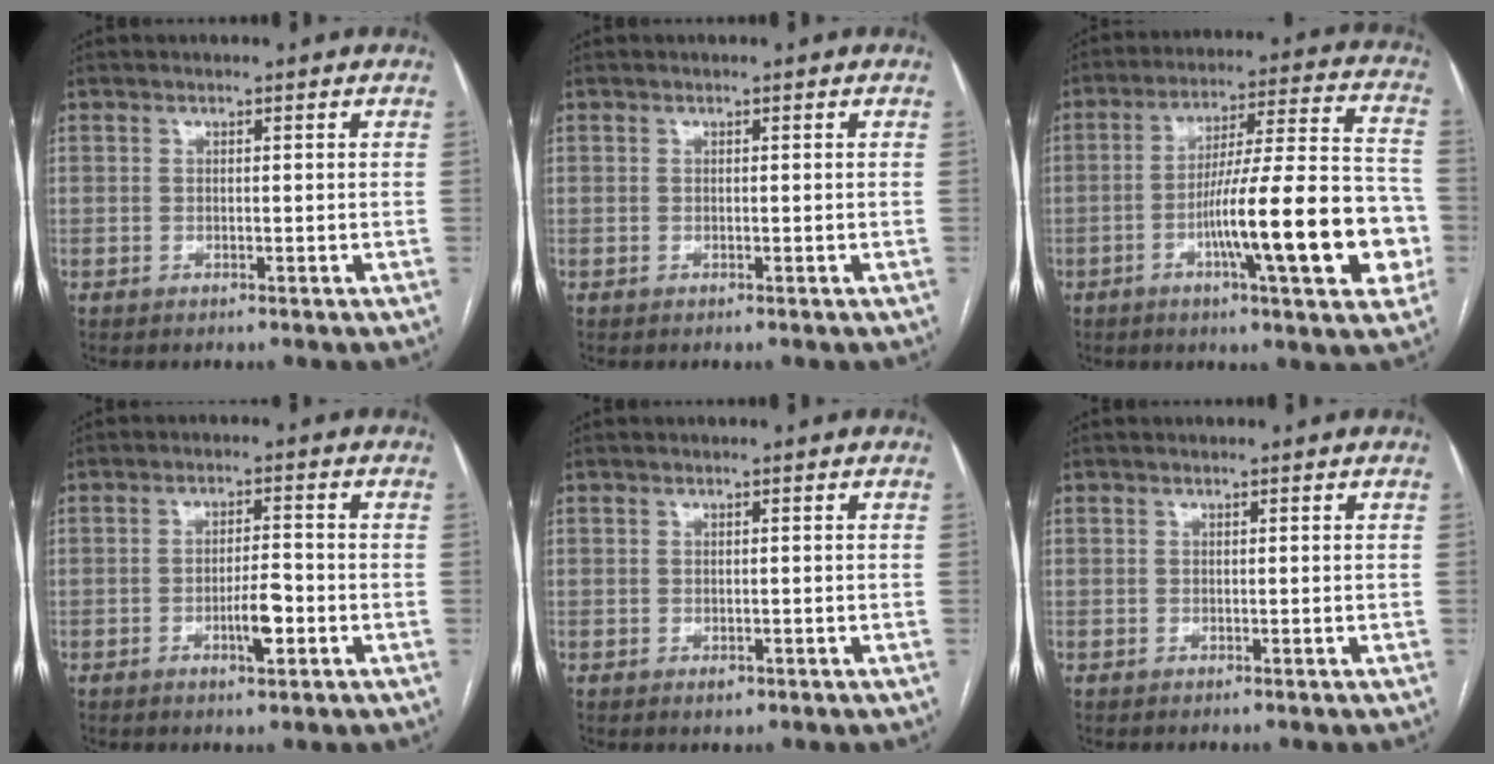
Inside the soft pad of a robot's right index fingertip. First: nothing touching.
{"total": 0.0}
{"total": 19.7, "force": [-5.7, 2.1, 18.8], "torque": [-0.250, 0.020, -0.078]}
{"total": 4.6, "force": [-1.7, 0.9, 4.1], "torque": [-0.070, 0.000, -0.027]}
{"total": 1.1, "force": [-0.5, 0.7, 0.6], "torque": [-0.006, 0.001, -0.004]}
{"total": 0.0}